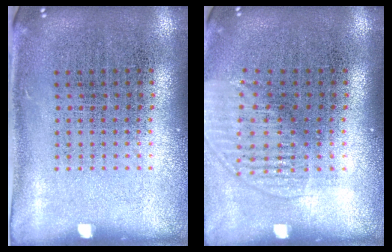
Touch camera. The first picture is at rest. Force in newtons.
{"total": 1.4, "press": 1.2, "slide": 0.6}